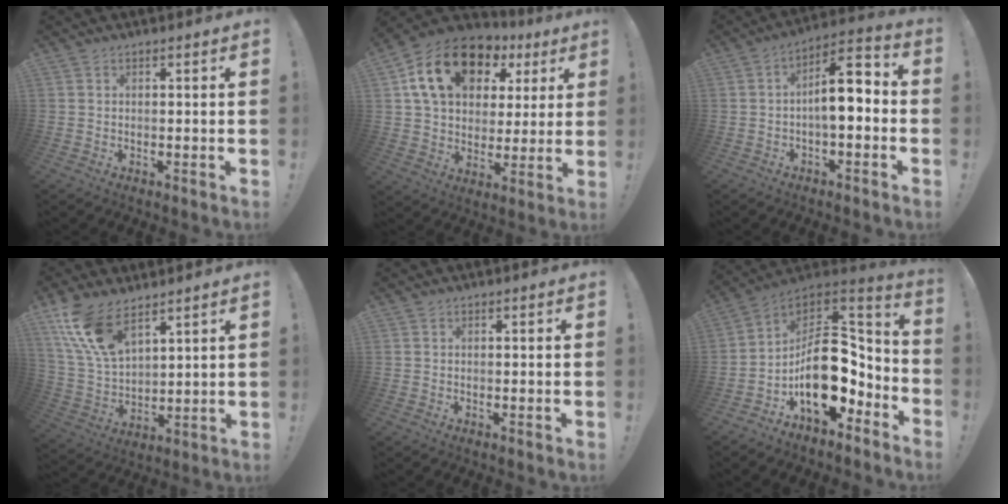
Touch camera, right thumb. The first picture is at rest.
{"total": 19.7, "force": [8.8, 13.2, 11.7], "torque": [-0.191, -0.025, 0.166]}
{"total": 10.6, "force": [-0.6, 4.2, 9.7], "torque": [-0.147, 0.002, -0.014]}
{"total": 14.1, "force": [9.5, 6.3, 8.3], "torque": [-0.183, -0.046, 0.184]}
{"total": 0.0}
{"total": 21.0, "force": [-2.7, 13.4, 15.9], "torque": [-0.233, 0.007, -0.032]}